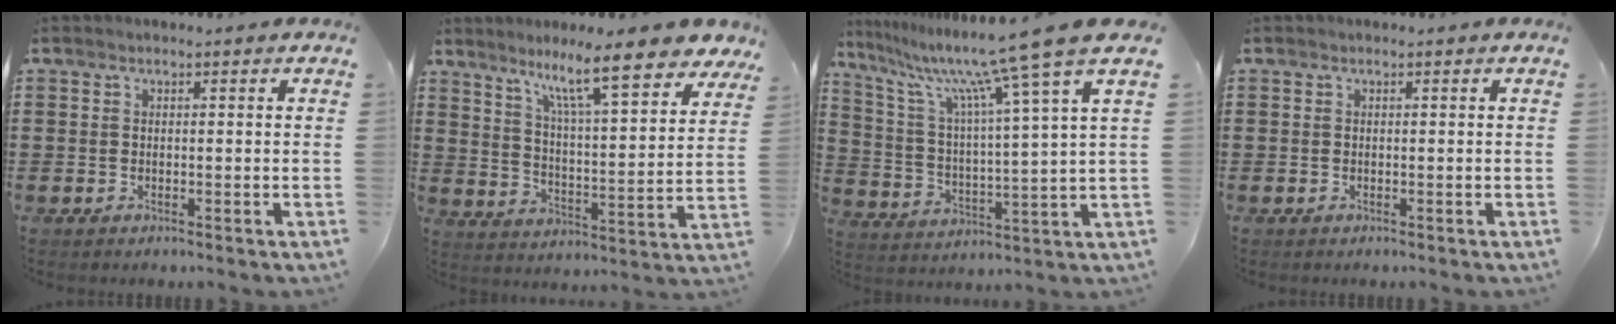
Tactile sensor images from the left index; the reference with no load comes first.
{"total": 11.7, "force": [9.1, 1.3, 7.3], "torque": [-0.135, -0.045, 0.148]}
{"total": 11.9, "force": [9.4, -0.9, 7.3], "torque": [-0.172, -0.059, 0.142]}
{"total": 0.0}